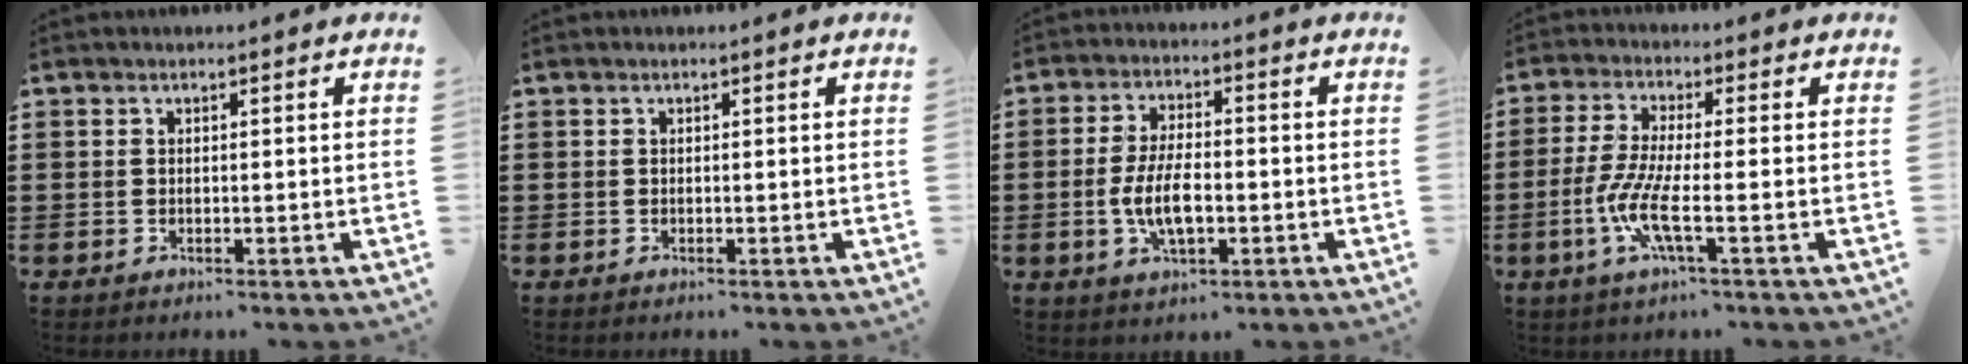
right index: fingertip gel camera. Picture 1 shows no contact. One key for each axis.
{"total": 0.0}
{"total": 6.8, "fx": -1.4, "fy": 2.9, "fz": 6.0, "tx": -0.131, "ty": -0.002, "tz": -0.031}
{"total": 7.3, "fx": -2.3, "fy": 1.2, "fz": 6.9, "tx": -0.165, "ty": -0.019, "tz": -0.053}